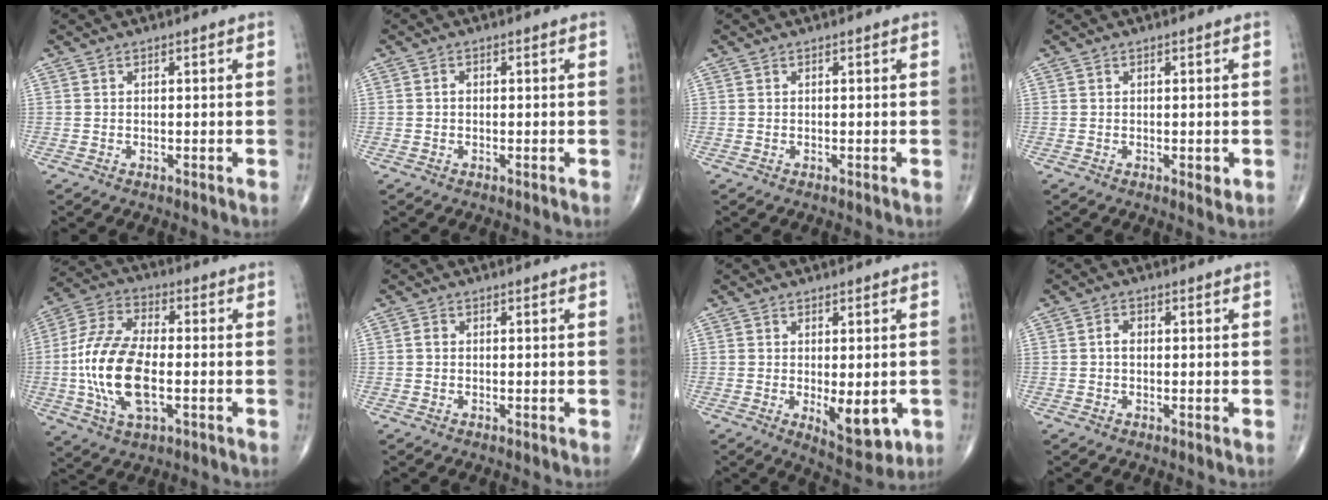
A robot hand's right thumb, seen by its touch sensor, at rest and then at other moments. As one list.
[{"total": 0.8, "force": [0.0, 0.7, 0.5], "torque": [-0.003, 0.003, -0.003]}, {"total": 0.0}, {"total": 1.5, "force": [-0.3, 0.8, 1.3], "torque": [-0.011, -0.004, -0.004]}, {"total": 16.7, "force": [-2.5, 8.1, 14.4], "torque": [-0.300, 0.015, -0.047]}, {"total": 0.9, "force": [-0.1, 0.7, 0.5], "torque": [-0.006, 0.002, -0.004]}, {"total": 8.3, "force": [-1.8, 3.6, 7.2], "torque": [-0.084, -0.018, -0.016]}, {"total": 1.9, "force": [0.0, 1.4, 1.3], "torque": [-0.019, 0.009, -0.003]}]